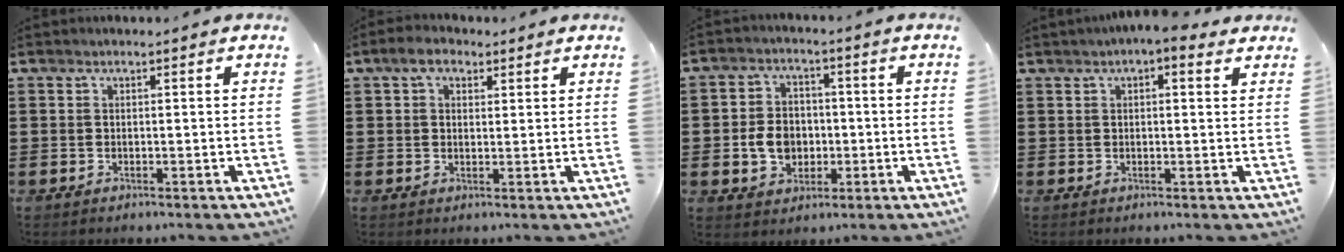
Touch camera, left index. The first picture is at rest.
{"total": 4.0, "force": [2.4, 2.3, 2.2], "torque": [-0.044, 0.008, 0.040]}
{"total": 6.2, "force": [-0.9, 5.2, 3.4], "torque": [-0.074, 0.007, -0.020]}
{"total": 2.4, "force": [1.5, 0.6, 1.8], "torque": [-0.038, 0.005, 0.025]}